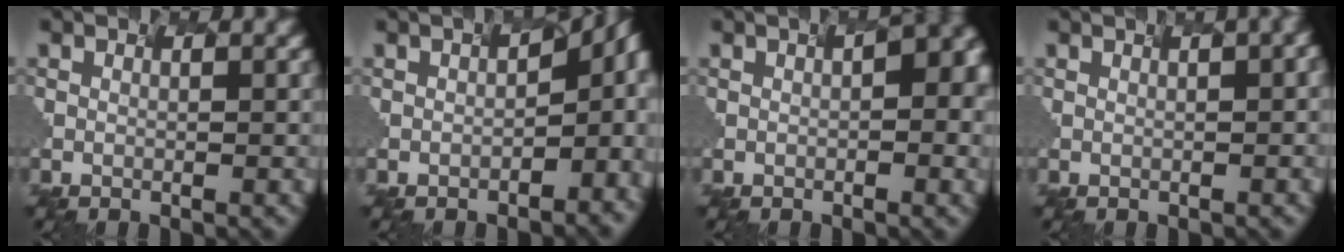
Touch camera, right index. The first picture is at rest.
{"total": 6.0, "force": [-0.2, 2.3, 5.5], "torque": [-0.057, 0.010, 0.036]}
{"total": 5.3, "force": [0.7, 2.0, 4.9], "torque": [-0.027, 0.038, 0.022]}
{"total": 4.8, "force": [2.0, 1.8, 4.0], "torque": [-0.036, 0.039, 0.037]}